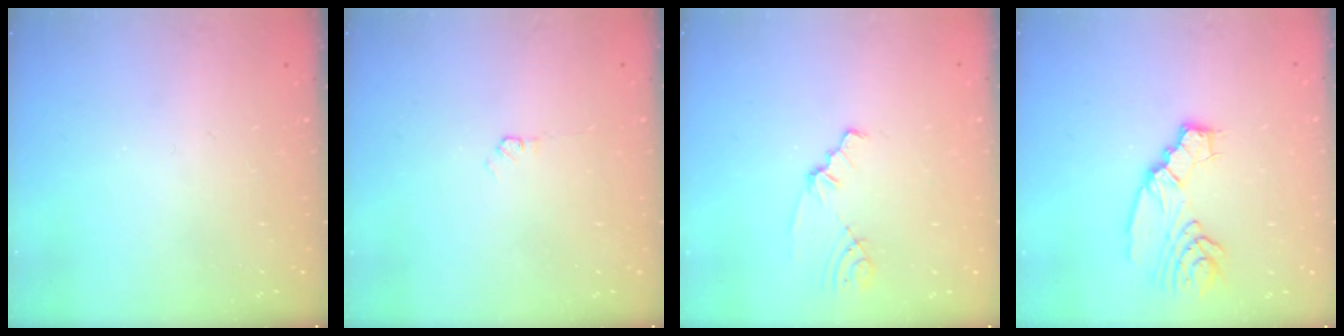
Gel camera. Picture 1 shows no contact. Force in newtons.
{"total": 2.3, "press": 2.3, "slide": 0.3}
{"total": 1.8, "press": 1.8, "slide": 0.2}
{"total": 8.1, "press": 8.1, "slide": 0.8}